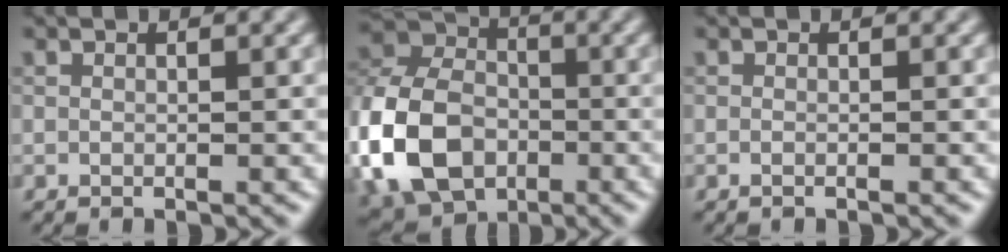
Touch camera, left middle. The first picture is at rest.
{"total": 12.8, "force": [-3.9, 9.3, 7.9], "torque": [-0.190, -0.007, -0.094]}
{"total": 0.6, "force": [-0.1, 0.2, 0.5], "torque": [-0.008, -0.004, -0.008]}